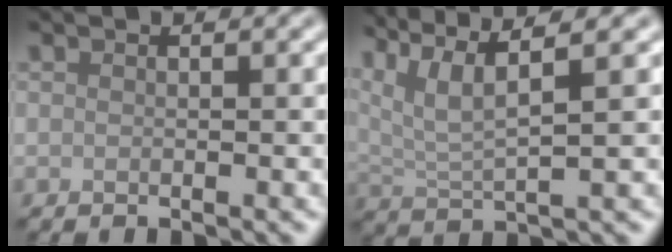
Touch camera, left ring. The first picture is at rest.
{"total": 6.9, "force": [4.4, 1.5, 5.1], "torque": [-0.108, 0.015, 0.079]}